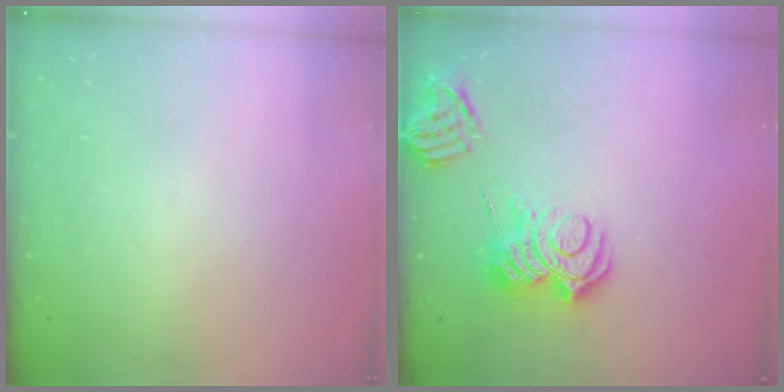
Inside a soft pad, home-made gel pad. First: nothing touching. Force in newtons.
{"total": 10.6, "press": 10.5, "slide": 1.0}